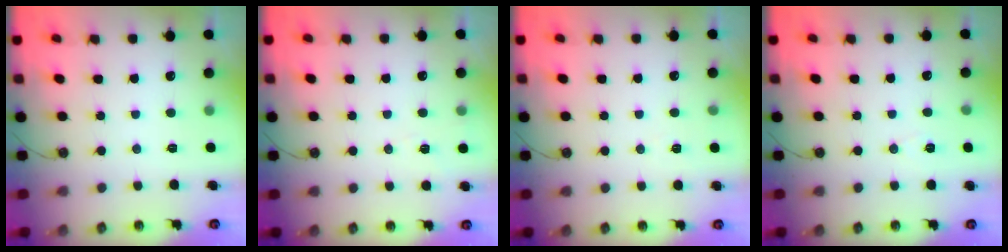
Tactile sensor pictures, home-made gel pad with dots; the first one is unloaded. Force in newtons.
{"total": 3.6, "press": 3.4, "slide": 1.3}
{"total": 5.6, "press": 3.8, "slide": 4.2}
{"total": 5.8, "press": 3.8, "slide": 4.3}